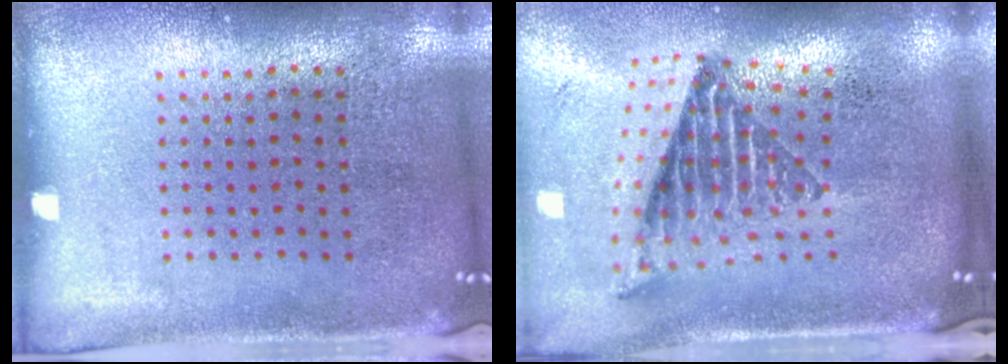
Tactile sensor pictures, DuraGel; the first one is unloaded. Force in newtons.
{"total": 2.0, "press": 1.5, "slide": 1.4}